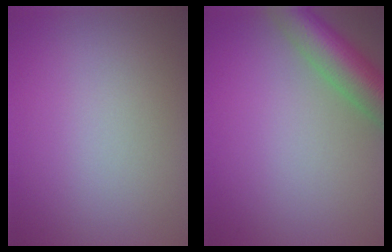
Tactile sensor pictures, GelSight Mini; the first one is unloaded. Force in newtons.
{"total": 6.2, "press": 6.2, "slide": 0.4}